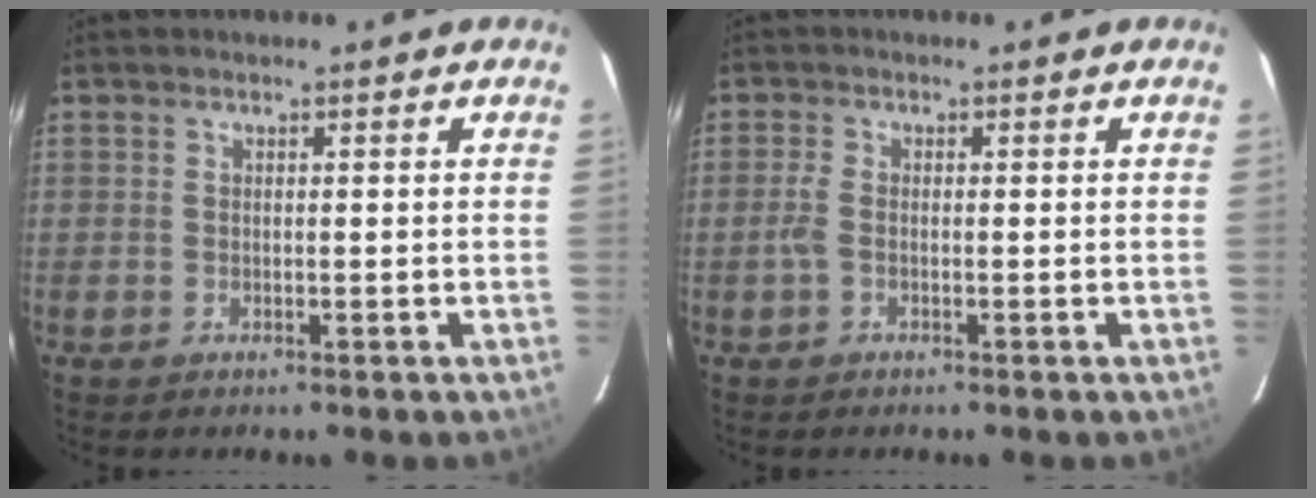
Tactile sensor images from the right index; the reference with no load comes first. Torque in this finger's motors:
{"motor_torque": [0.31, 0.02, 0.15, 0.05]}